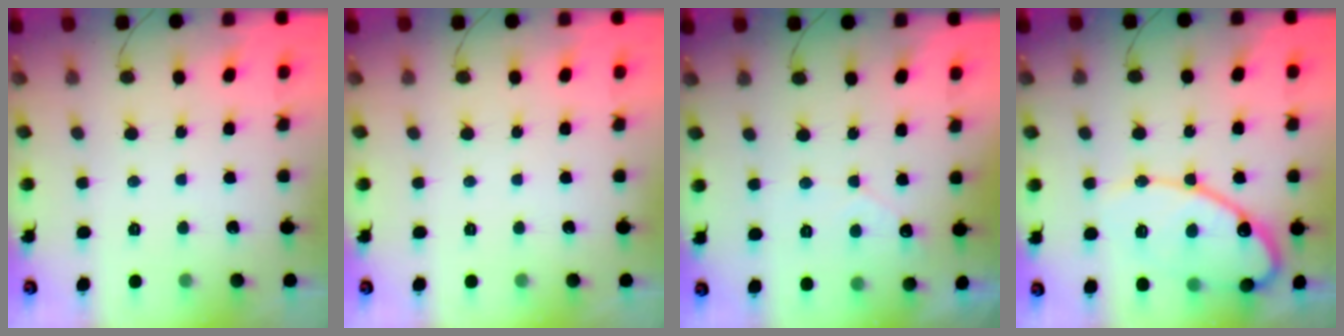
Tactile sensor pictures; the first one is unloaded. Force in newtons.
{"total": 0.0}
{"total": 3.0, "press": 3.0, "slide": 0.1}
{"total": 14.9, "press": 14.9, "slide": 1.4}